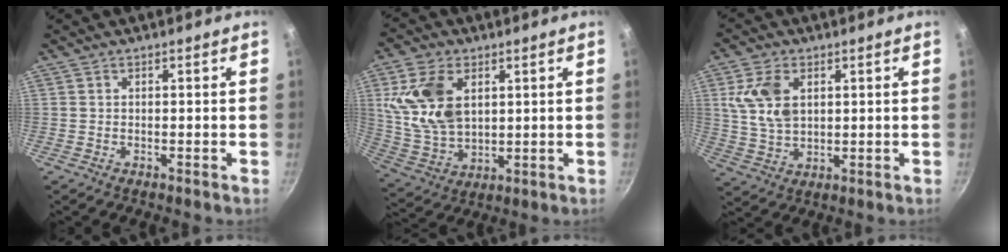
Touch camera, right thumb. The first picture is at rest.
{"total": 14.0, "force": [3.8, 9.1, 10.0], "torque": [-0.177, -0.016, 0.085]}
{"total": 9.1, "force": [2.6, 5.9, 6.4], "torque": [-0.115, -0.011, 0.053]}